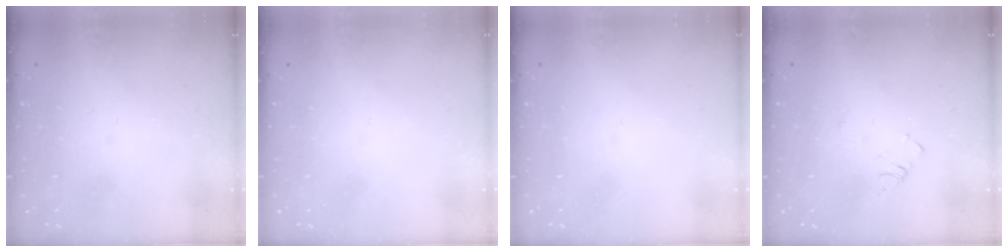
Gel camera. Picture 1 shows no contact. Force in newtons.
{"total": 0.0}
{"total": 0.0}
{"total": 3.1, "press": 3.1, "slide": 0.5}